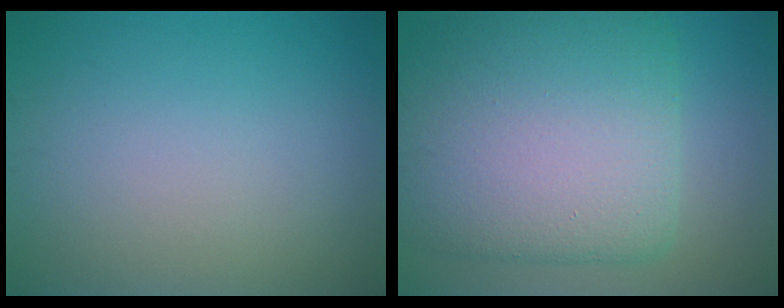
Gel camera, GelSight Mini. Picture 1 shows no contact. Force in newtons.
{"total": 12.9, "press": 12.9, "slide": 0.3}